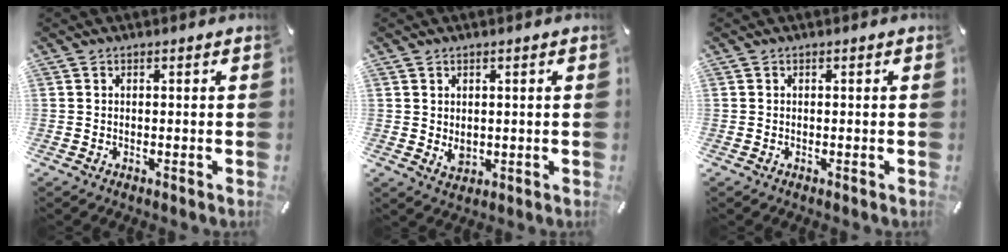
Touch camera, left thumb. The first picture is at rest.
{"total": 2.8, "force": [0.6, 2.4, 1.4], "torque": [-0.016, 0.000, 0.012]}
{"total": 0.0}